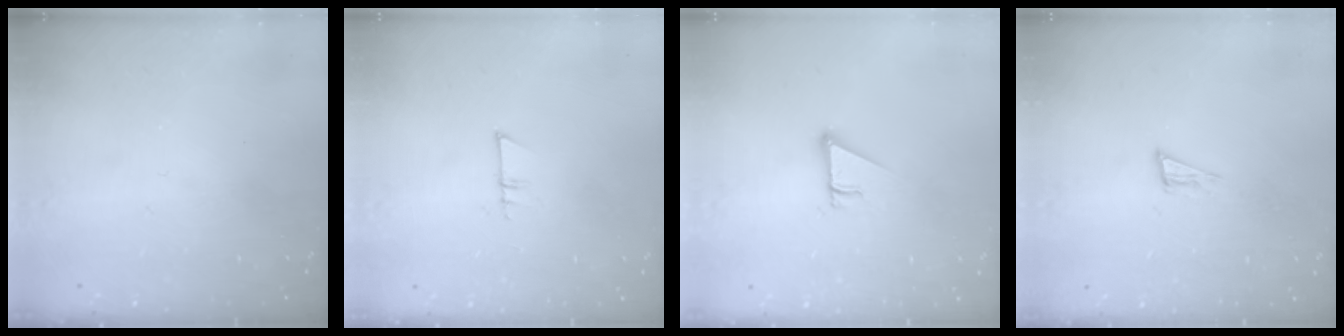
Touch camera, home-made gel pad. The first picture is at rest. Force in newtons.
{"total": 4.6, "press": 4.6, "slide": 0.4}
{"total": 2.5, "press": 2.5, "slide": 0.2}
{"total": 4.8, "press": 4.7, "slide": 0.6}